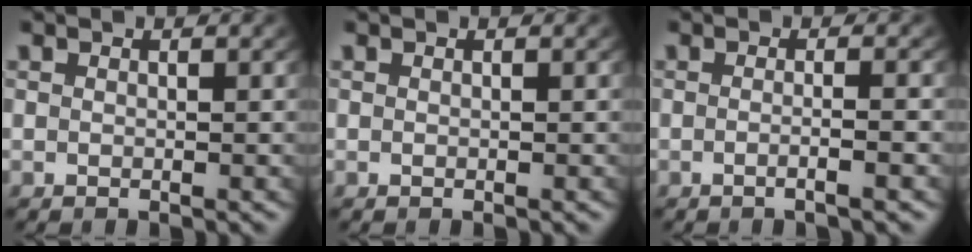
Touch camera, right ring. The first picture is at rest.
{"total": 0.0}
{"total": 1.5, "force": [-0.8, -0.5, 1.2], "torque": [-0.028, -0.005, -0.013]}